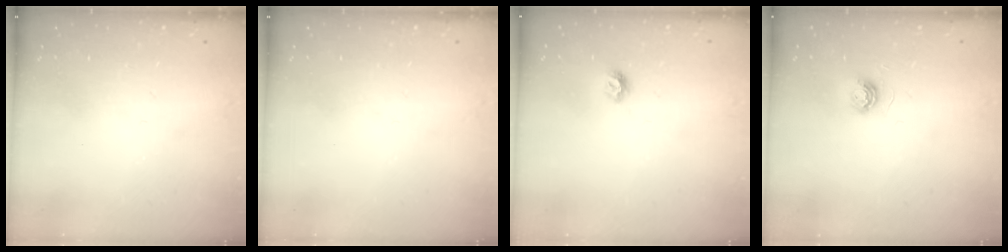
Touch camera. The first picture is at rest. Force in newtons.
{"total": 0.0}
{"total": 6.0, "press": 5.9, "slide": 0.7}
{"total": 5.1, "press": 5.1, "slide": 0.5}